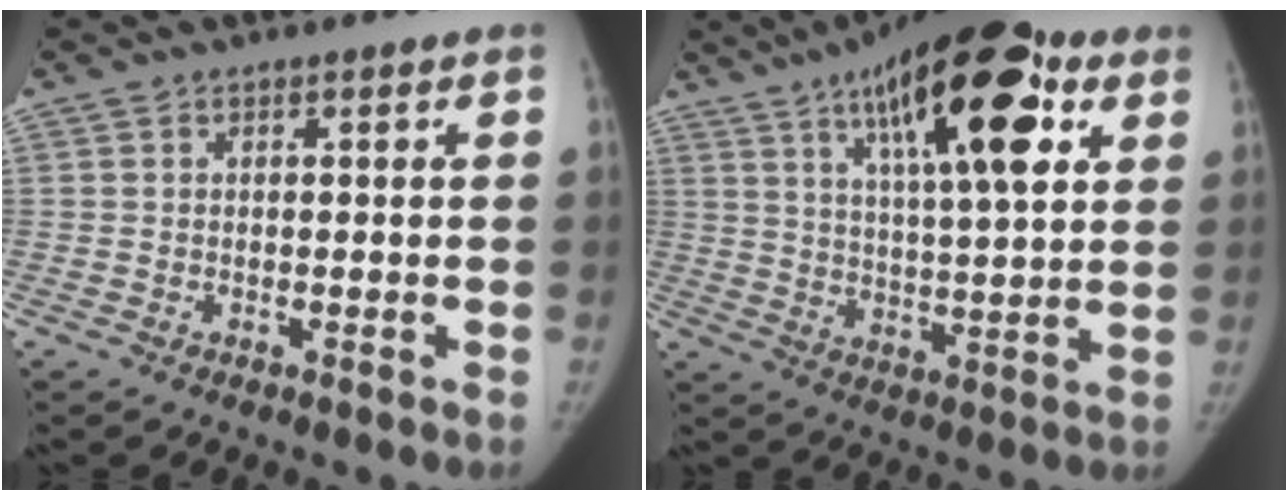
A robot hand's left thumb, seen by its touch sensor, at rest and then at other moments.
{"total": 21.9, "force": [10.1, 7.2, 18.0], "torque": [-0.250, -0.019, 0.154]}